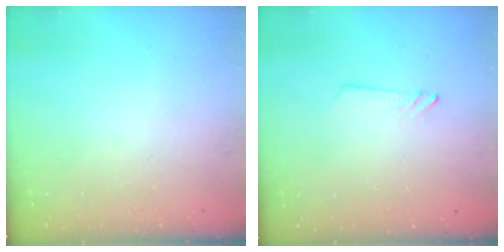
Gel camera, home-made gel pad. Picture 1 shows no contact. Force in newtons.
{"total": 1.3, "press": 1.3, "slide": 0.1}